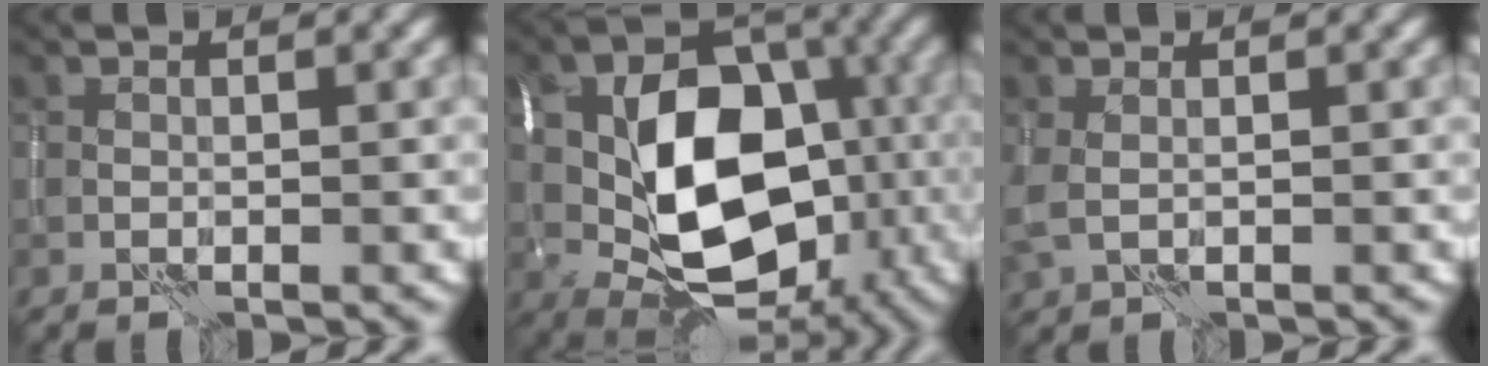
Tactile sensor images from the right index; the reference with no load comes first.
{"total": 13.9, "force": [-0.8, 9.4, 10.2], "torque": [-0.156, -0.002, -0.017]}
{"total": 1.5, "force": [0.4, 0.7, 1.3], "torque": [-0.032, 0.003, 0.006]}